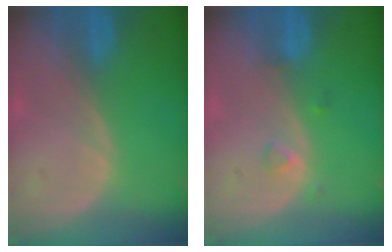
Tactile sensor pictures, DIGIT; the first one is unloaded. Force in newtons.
{"total": 1.5, "press": 1.5, "slide": 0.1}